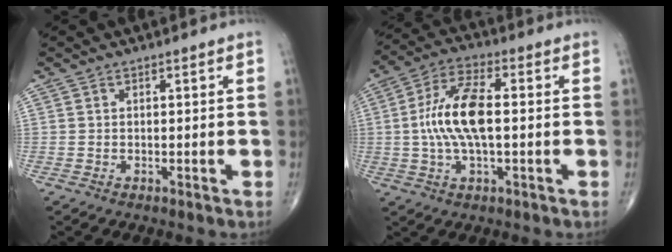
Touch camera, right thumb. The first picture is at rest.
{"total": 12.0, "force": [0.0, 4.8, 11.0], "torque": [-0.229, 0.019, -0.004]}